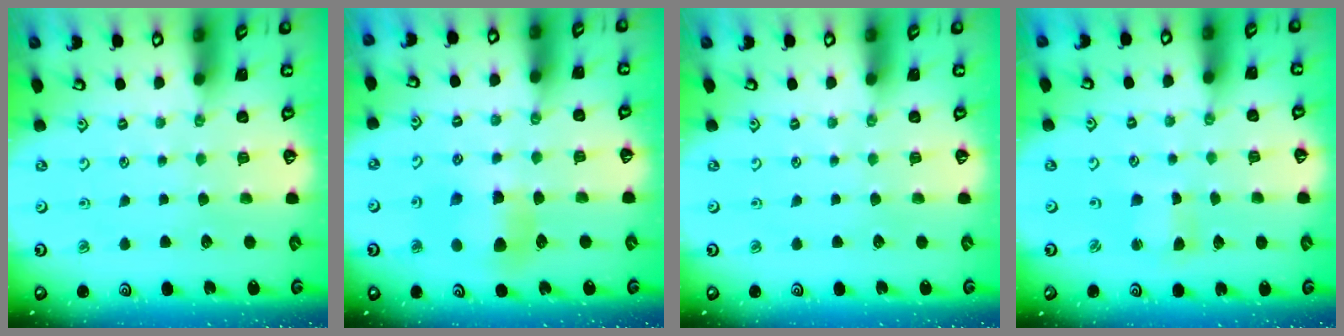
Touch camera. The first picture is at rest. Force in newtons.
{"total": 6.7, "press": 6.7, "slide": 0.8}
{"total": 0.0}
{"total": 1.9, "press": 1.9, "slide": 0.3}